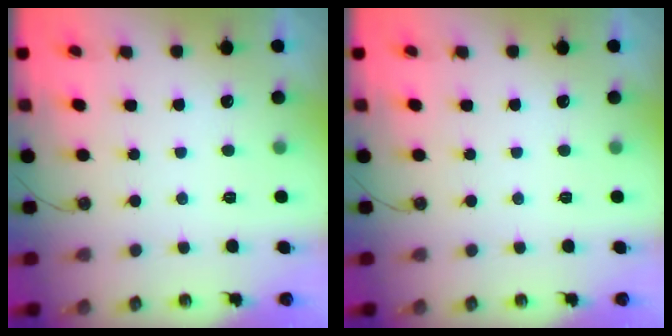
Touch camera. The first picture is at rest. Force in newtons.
{"total": 0.0}